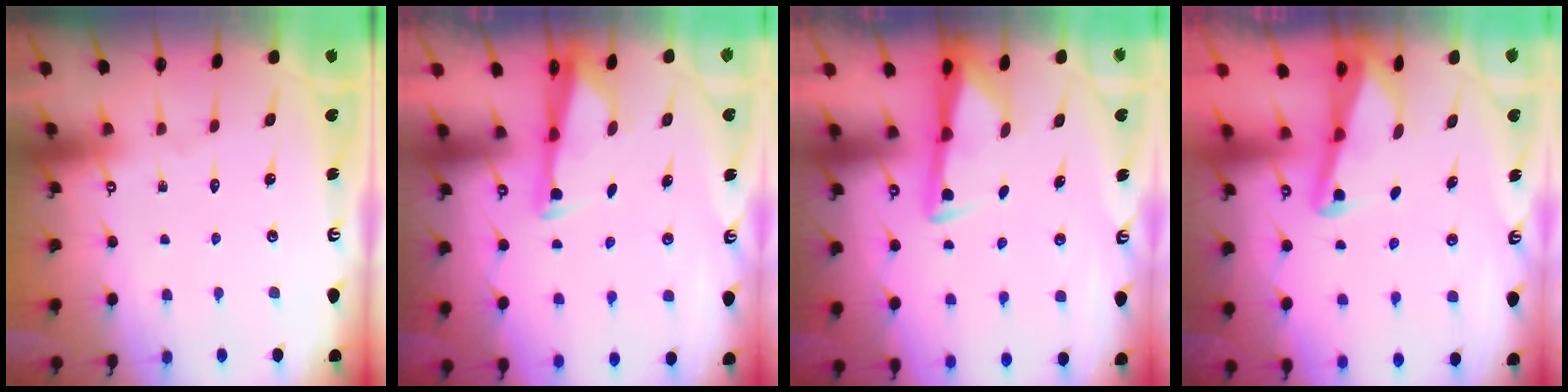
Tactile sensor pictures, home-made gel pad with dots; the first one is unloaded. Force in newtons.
{"total": 3.0, "press": 2.9, "slide": 0.8}
{"total": 2.8, "press": 2.7, "slide": 0.5}
{"total": 2.6, "press": 2.5, "slide": 0.6}